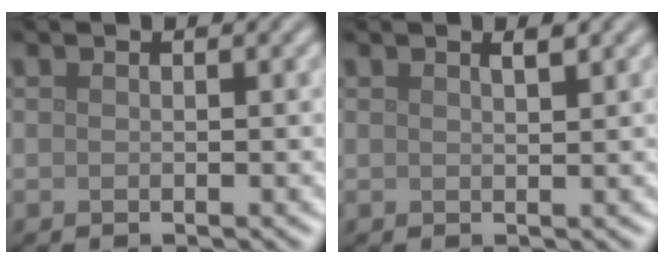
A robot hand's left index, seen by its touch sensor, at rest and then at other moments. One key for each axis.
{"total": 1.1, "fx": 0.7, "fy": 0.2, "fz": 0.7, "tx": -0.010, "ty": 0.001, "tz": 0.011}